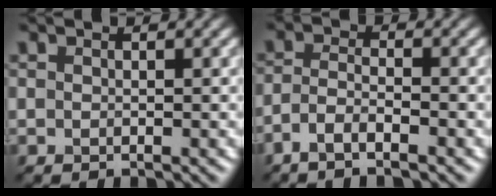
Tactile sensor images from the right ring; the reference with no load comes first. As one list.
[{"total": 2.8, "force": [-1.9, 0.6, 2.0], "torque": [-0.041, 0.001, -0.047]}]